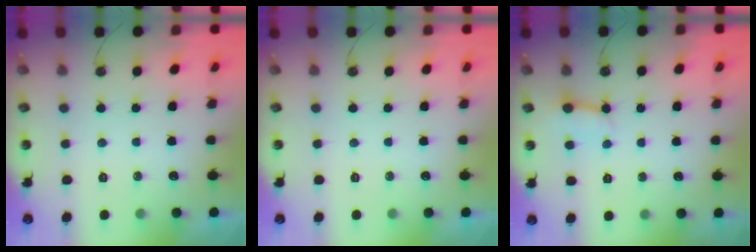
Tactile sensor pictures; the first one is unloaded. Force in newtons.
{"total": 0.0}
{"total": 3.4, "press": 3.4, "slide": 0.3}